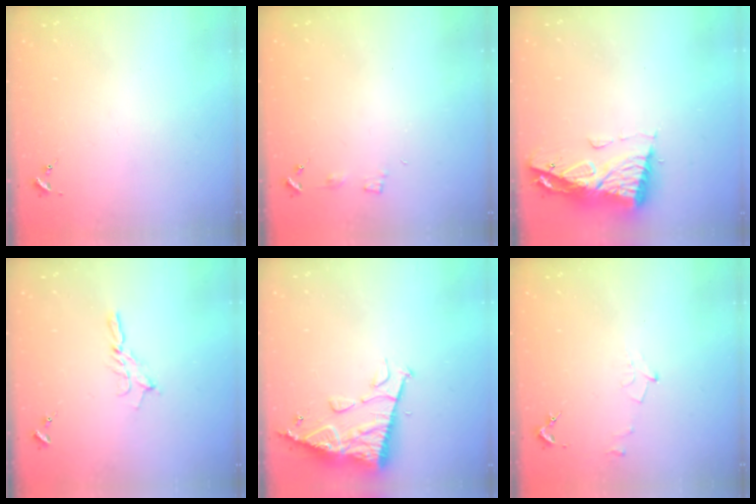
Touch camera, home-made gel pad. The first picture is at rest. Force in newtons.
{"total": 3.5, "press": 3.5, "slide": 0.4}
{"total": 10.1, "press": 10.0, "slide": 1.1}
{"total": 5.6, "press": 5.6, "slide": 0.3}
{"total": 11.8, "press": 11.7, "slide": 1.2}
{"total": 4.9, "press": 4.9, "slide": 0.6}